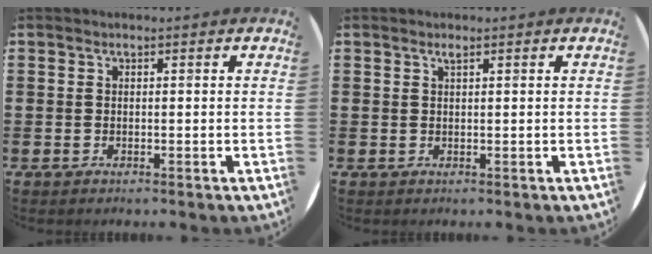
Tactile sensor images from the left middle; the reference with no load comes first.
{"total": 0.6, "force": [0.4, 0.0, 0.4], "torque": [-0.008, 0.000, 0.008]}